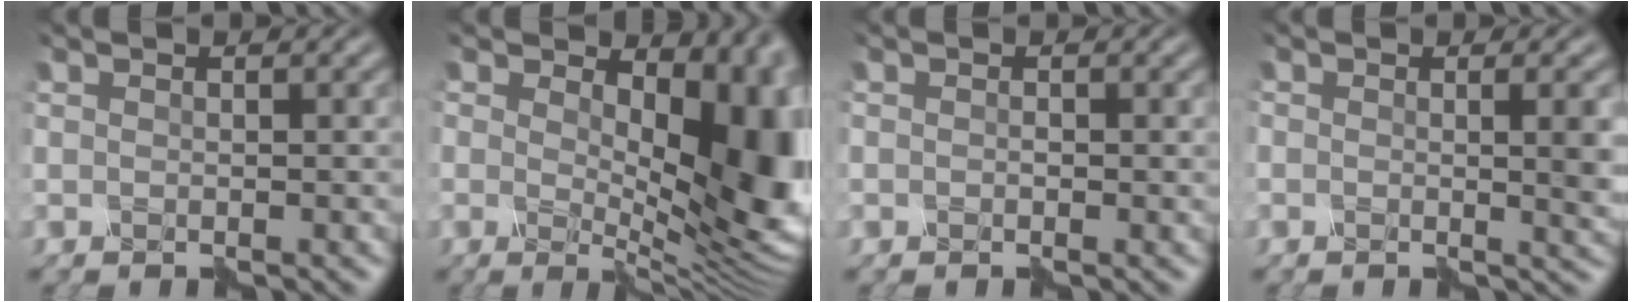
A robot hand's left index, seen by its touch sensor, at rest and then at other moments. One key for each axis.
{"total": 11.6, "fx": 1.3, "fy": 6.3, "fz": 9.6, "tx": -0.104, "ty": -0.006, "tz": 0.030}
{"total": 0.5, "fx": -0.4, "fy": 0.3, "fz": 0.1, "tx": 0.000, "ty": 0.001, "tz": -0.003}
{"total": 2.8, "fx": -0.2, "fy": 0.8, "fz": 2.7, "tx": -0.029, "ty": 0.001, "tz": -0.002}